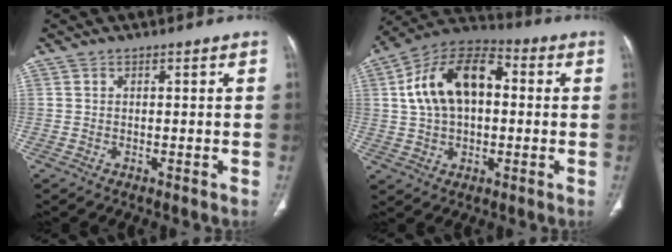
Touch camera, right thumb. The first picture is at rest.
{"total": 16.5, "force": [2.4, 10.1, 12.8], "torque": [-0.212, 0.030, 0.033]}